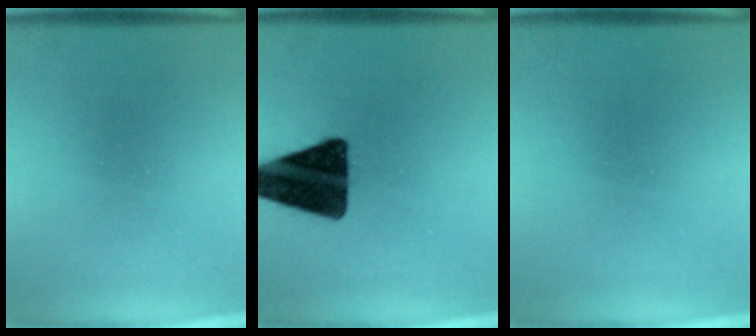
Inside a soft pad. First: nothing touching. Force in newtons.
{"total": 17.1}
{"total": 0.5}